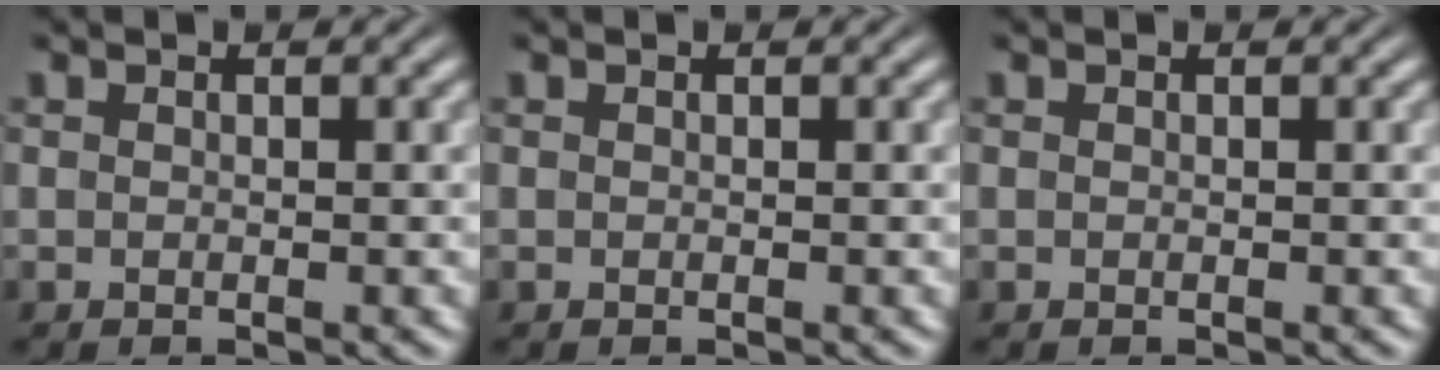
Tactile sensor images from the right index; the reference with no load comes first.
{"total": 0.0}
{"total": 0.0}